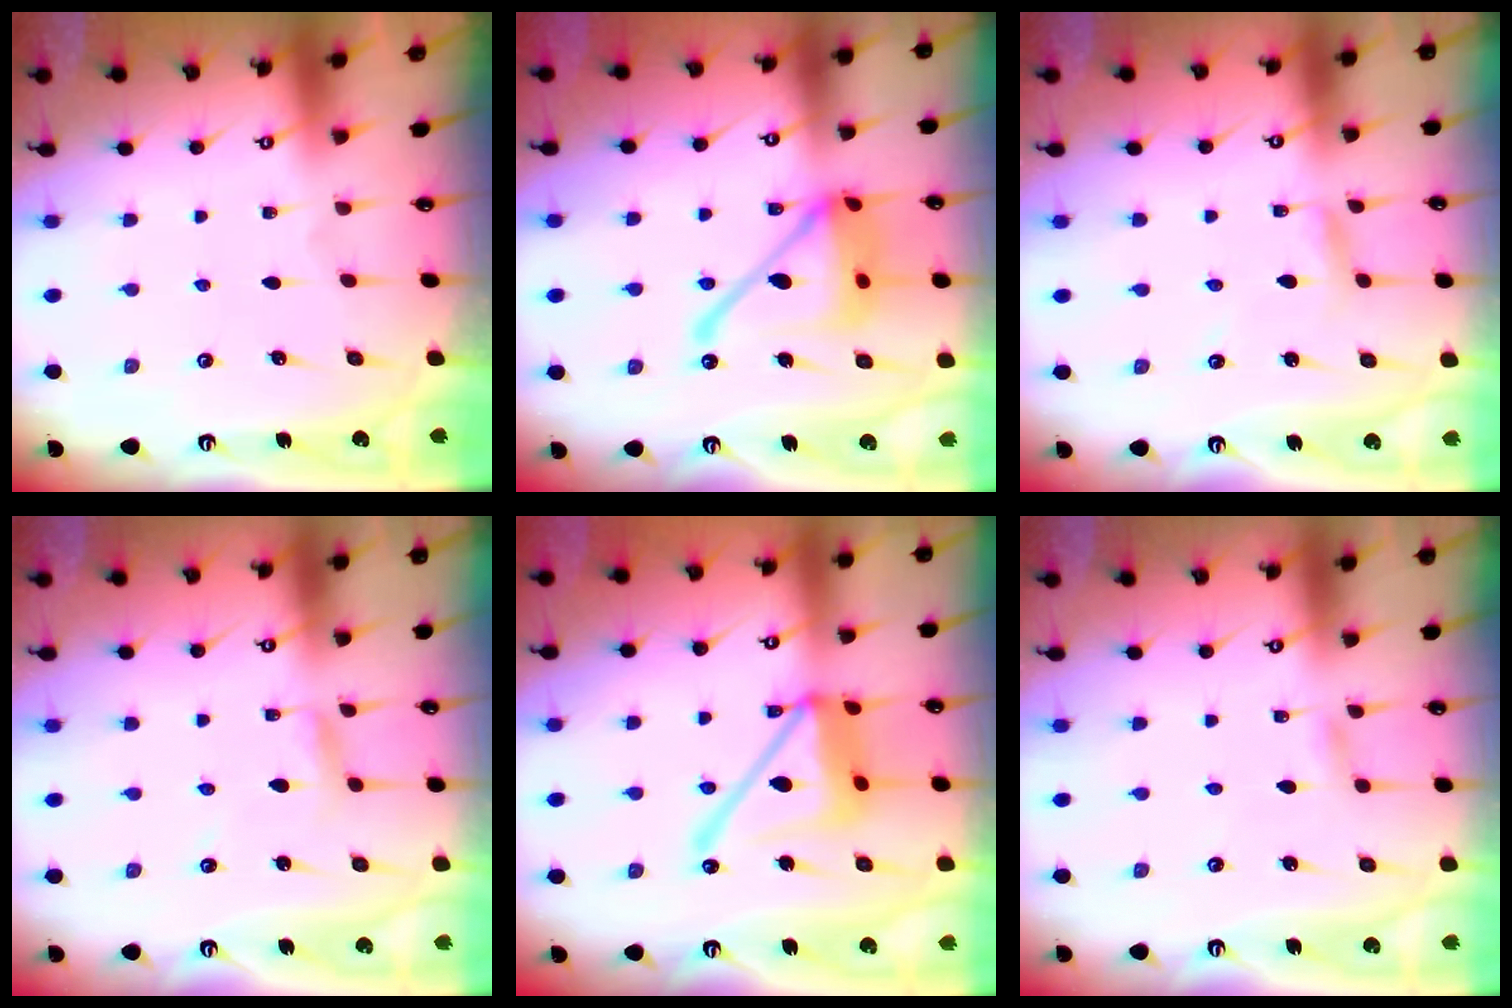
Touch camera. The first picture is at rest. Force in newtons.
{"total": 19.1, "press": 19.0, "slide": 1.9}
{"total": 2.8, "press": 2.8, "slide": 0.1}
{"total": 2.8, "press": 2.8, "slide": 0.1}
{"total": 16.8, "press": 16.8, "slide": 1.6}
{"total": 2.7, "press": 2.7, "slide": 0.2}